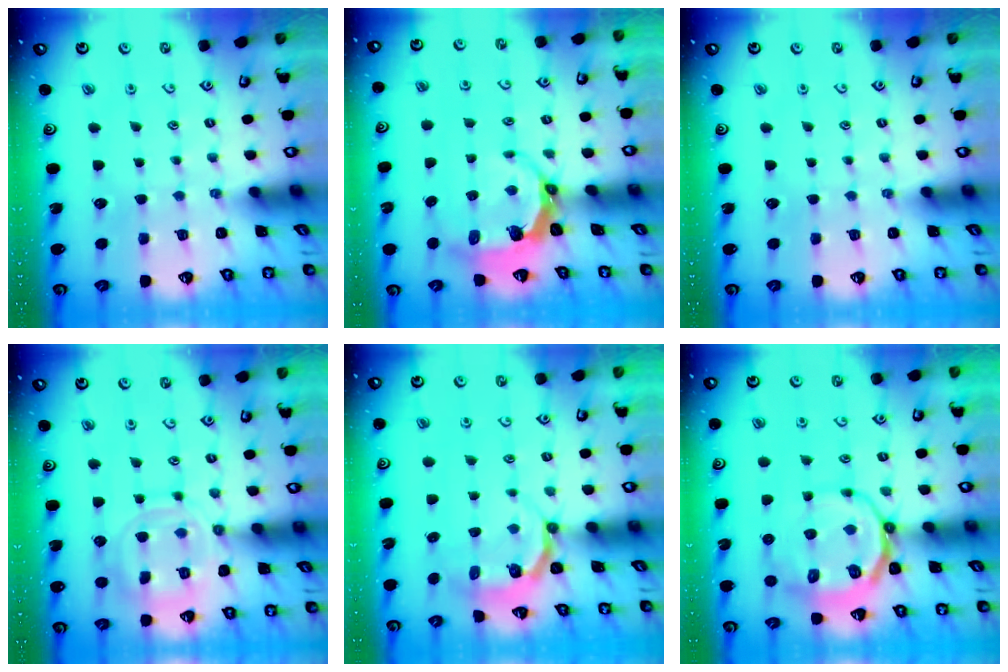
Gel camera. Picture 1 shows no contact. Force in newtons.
{"total": 6.5, "press": 5.1, "slide": 4.1}
{"total": 0.0}
{"total": 11.8, "press": 11.8, "slide": 1.1}
{"total": 4.5, "press": 3.7, "slide": 2.6}
{"total": 11.4, "press": 11.0, "slide": 2.7}